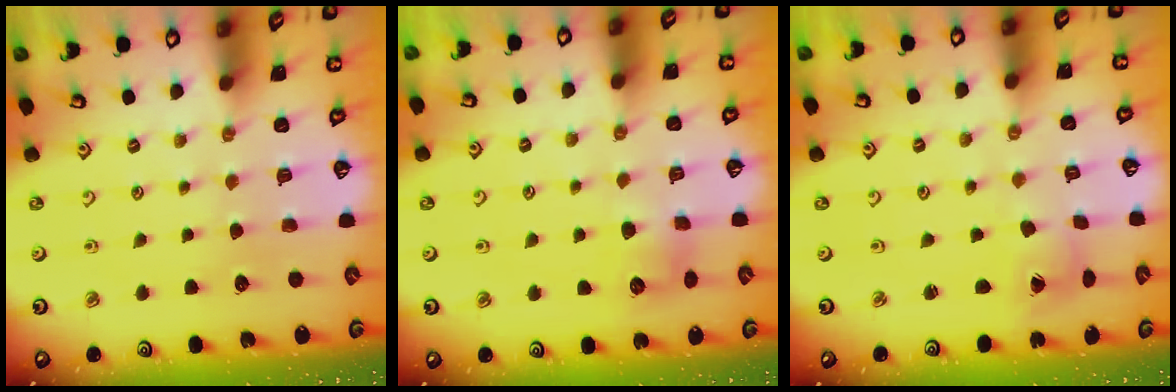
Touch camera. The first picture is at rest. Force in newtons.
{"total": 5.8, "press": 5.7, "slide": 0.6}
{"total": 1.0, "press": 1.0, "slide": 0.1}